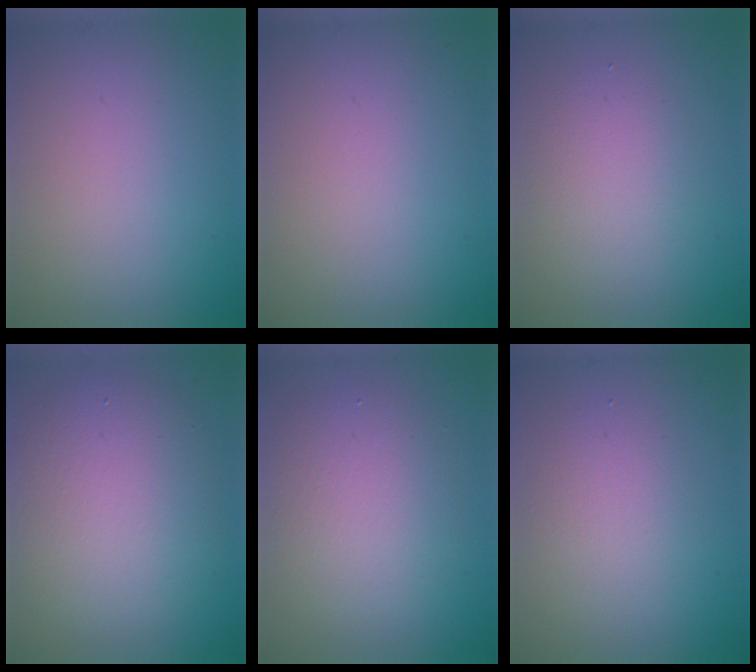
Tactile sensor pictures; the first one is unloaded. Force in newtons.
{"total": 0.0}
{"total": 2.6, "press": 2.6, "slide": 0.1}
{"total": 6.9, "press": 6.9, "slide": 0.1}
{"total": 4.4, "press": 4.4, "slide": 0.4}
{"total": 2.3, "press": 2.3, "slide": 0.2}